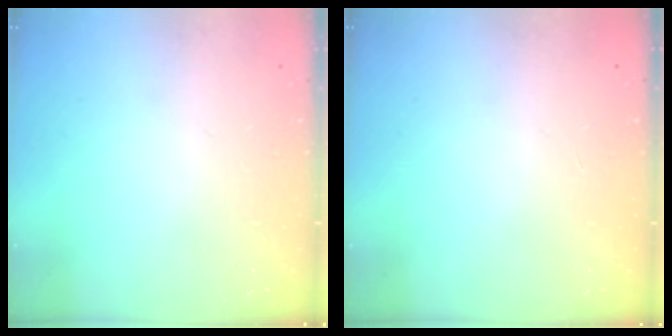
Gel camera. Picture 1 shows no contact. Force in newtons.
{"total": 0.0}